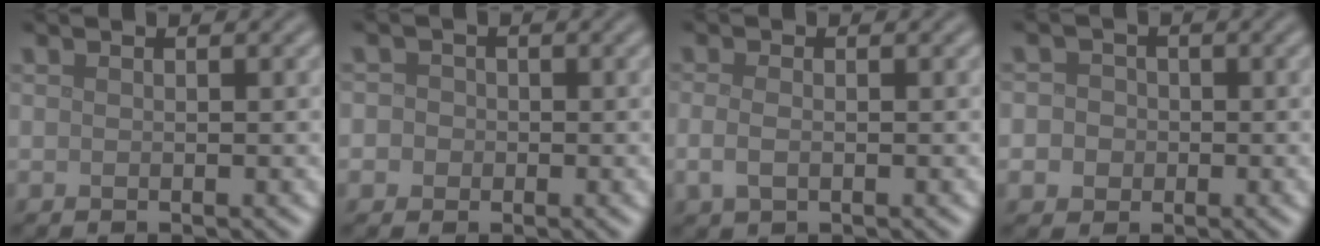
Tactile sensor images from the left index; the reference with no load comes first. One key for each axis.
{"total": 2.8, "fx": 0.2, "fy": 2.6, "fz": 1.0, "tx": 0.010, "ty": 0.019, "tz": -0.028}
{"total": 1.8, "fx": -0.4, "fy": 1.1, "fz": 1.4, "tx": -0.037, "ty": -0.004, "tz": -0.009}
{"total": 4.1, "fx": -0.1, "fy": 3.8, "fz": 1.5, "tx": 0.003, "ty": 0.026, "tz": -0.030}